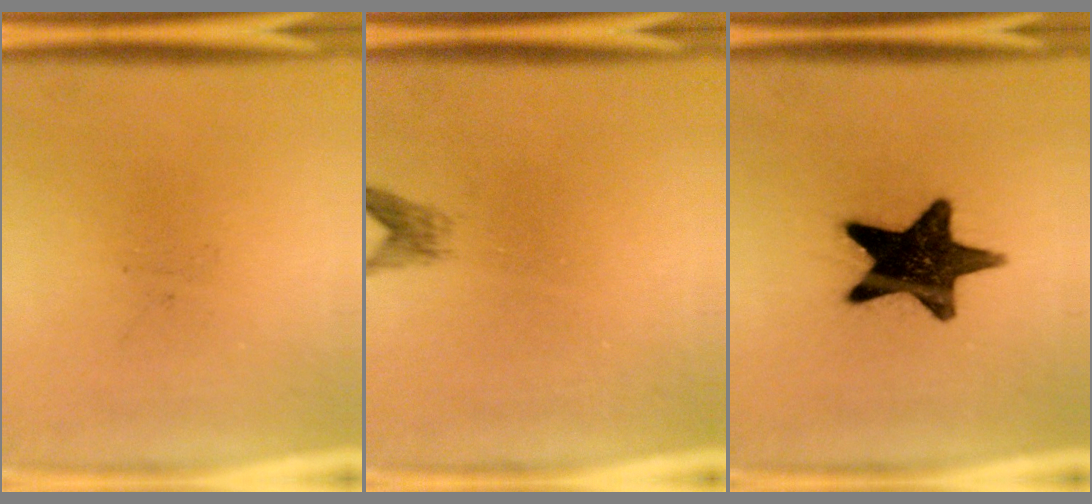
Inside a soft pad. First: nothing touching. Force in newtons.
{"total": 1.5}
{"total": 16.6}